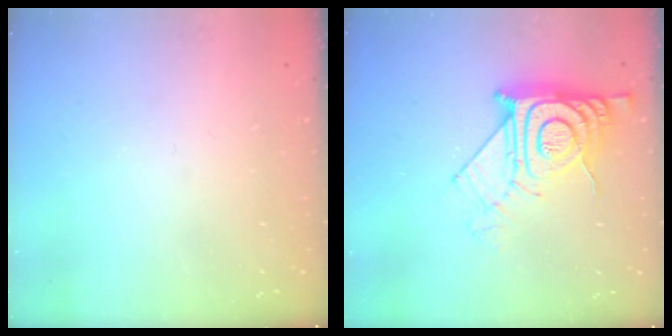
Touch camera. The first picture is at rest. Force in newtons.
{"total": 18.7, "press": 18.6, "slide": 1.4}